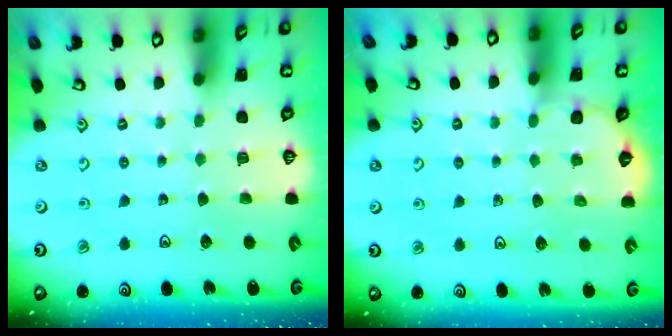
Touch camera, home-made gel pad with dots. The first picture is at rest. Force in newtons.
{"total": 3.0, "press": 2.9, "slide": 0.5}